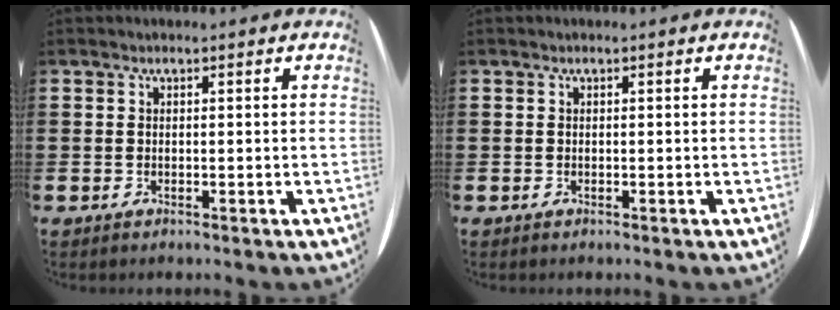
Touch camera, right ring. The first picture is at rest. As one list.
[{"total": 0.0}]